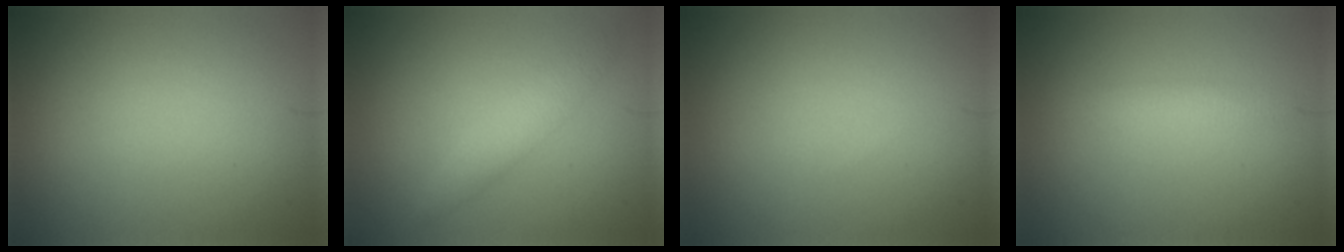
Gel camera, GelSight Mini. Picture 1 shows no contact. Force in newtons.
{"total": 2.2, "press": 2.2, "slide": 0.1}
{"total": 0.0}
{"total": 1.5, "press": 1.4, "slide": 0.1}